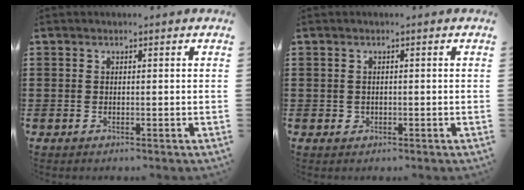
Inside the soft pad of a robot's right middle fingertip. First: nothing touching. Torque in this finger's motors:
{"motor_torque": [0.38, -0.17, 0.00, 0.00]}